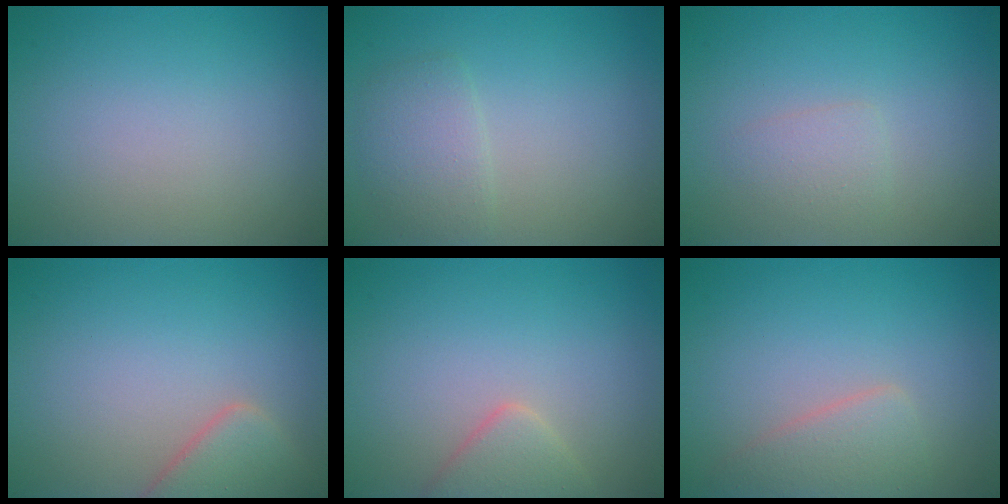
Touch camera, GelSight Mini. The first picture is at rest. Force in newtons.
{"total": 2.3, "press": 2.3, "slide": 0.0}
{"total": 1.3, "press": 1.3, "slide": 0.1}
{"total": 3.4, "press": 3.3, "slide": 0.4}
{"total": 2.3, "press": 2.3, "slide": 0.2}
{"total": 2.7, "press": 2.7, "slide": 0.1}